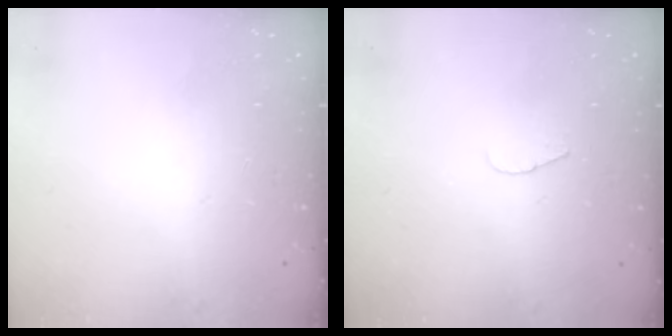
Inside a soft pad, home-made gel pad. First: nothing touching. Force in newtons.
{"total": 4.1, "press": 4.1, "slide": 0.4}